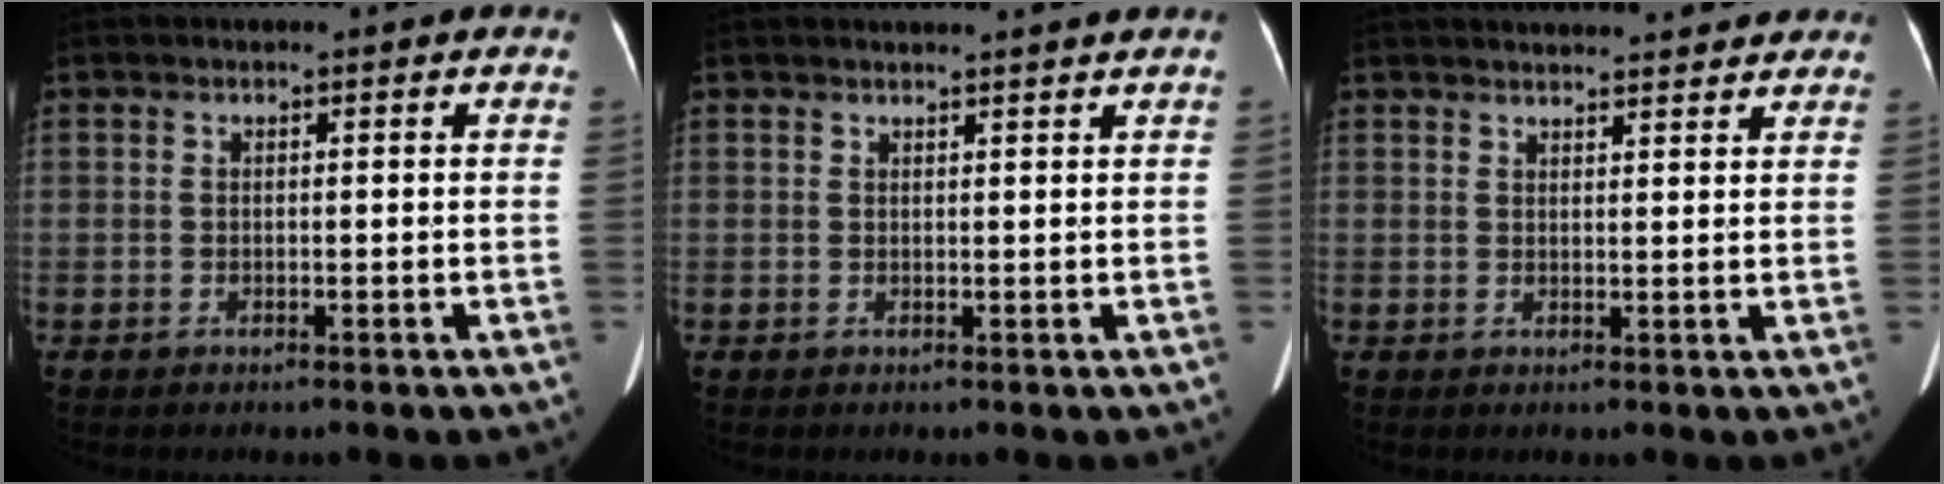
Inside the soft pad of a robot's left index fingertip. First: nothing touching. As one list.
[{"total": 4.2, "force": [3.9, -0.8, 1.4], "torque": [-0.012, 0.002, 0.041]}, {"total": 13.0, "force": [12.2, 1.9, 3.9], "torque": [-0.042, 0.017, 0.149]}]